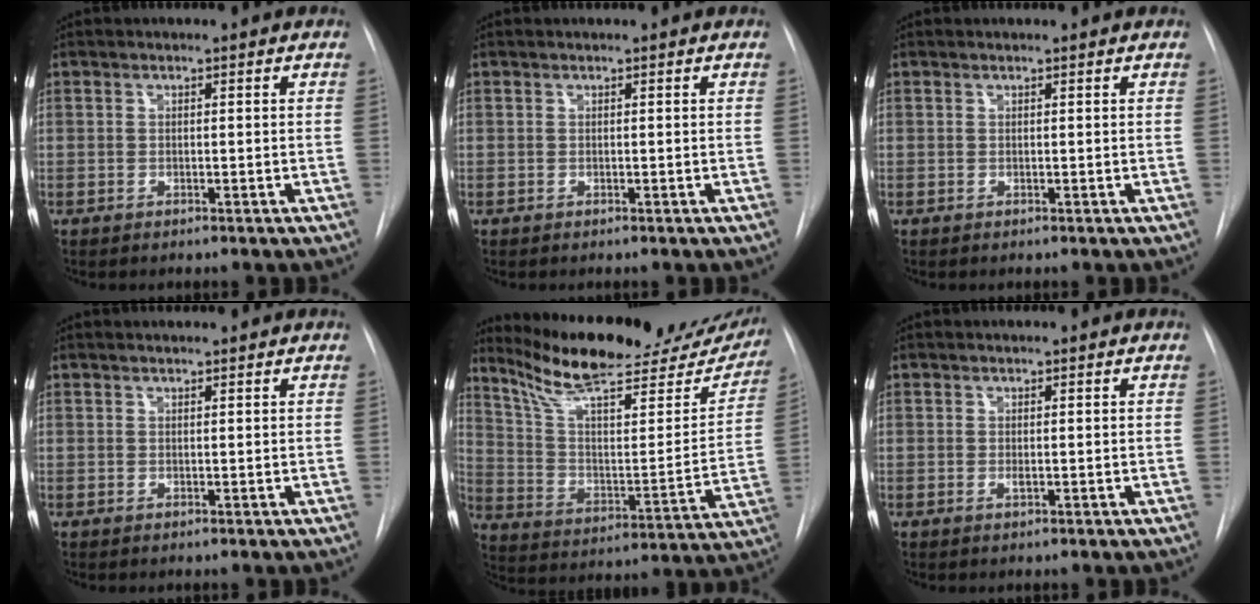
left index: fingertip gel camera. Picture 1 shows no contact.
{"total": 0.0}
{"total": 0.8, "force": [0.8, 0.0, 0.0], "torque": [-0.005, 0.010, 0.013]}
{"total": 2.2, "force": [2.1, 0.0, 0.5], "torque": [-0.008, 0.020, 0.032]}
{"total": 27.3, "force": [23.0, 6.1, 13.3], "torque": [-0.203, -0.029, 0.326]}
{"total": 0.8, "force": [0.4, 0.1, 0.7], "torque": [-0.017, 0.005, 0.006]}